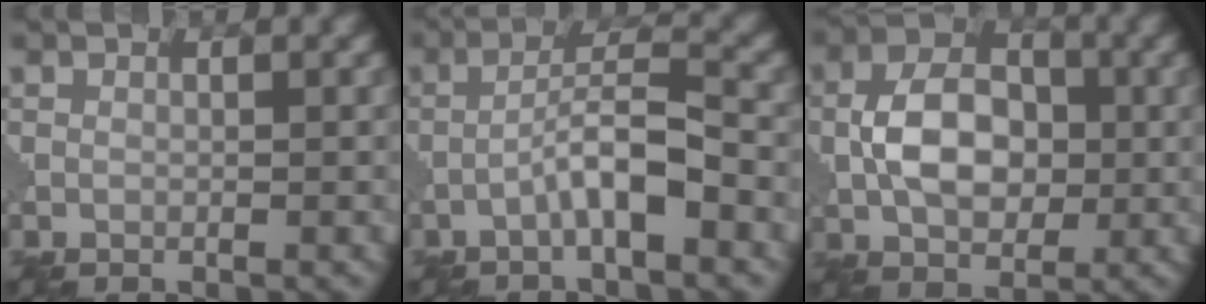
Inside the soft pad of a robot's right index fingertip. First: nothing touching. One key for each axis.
{"total": 4.6, "fx": -2.1, "fy": 0.7, "fz": 4.0, "tx": -0.070, "ty": 0.020, "tz": -0.045}
{"total": 6.7, "fx": -0.2, "fy": 4.4, "fz": 5.0, "tx": -0.092, "ty": 0.006, "tz": -0.008}